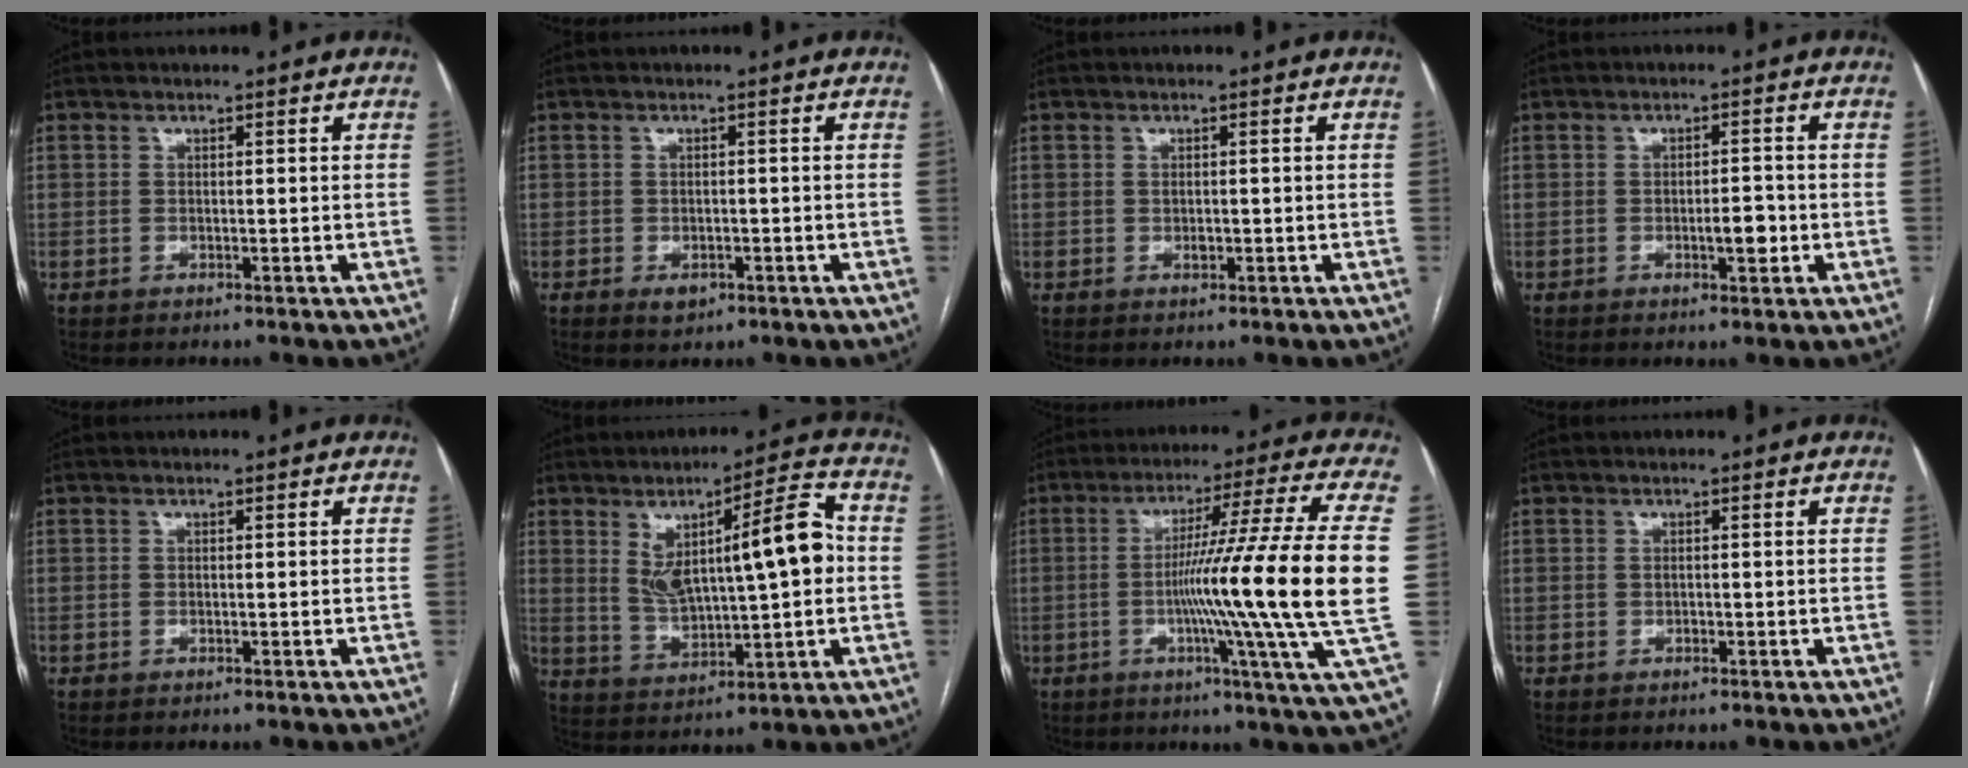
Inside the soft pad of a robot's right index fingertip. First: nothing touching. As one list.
[{"total": 2.2, "force": [-1.1, 1.5, 1.2], "torque": [-0.015, 0.002, -0.007]}, {"total": 0.8, "force": [-0.1, 0.5, 0.7], "torque": [-0.014, 0.000, -0.001]}, {"total": 3.2, "force": [-0.9, 1.0, 2.9], "torque": [-0.043, 0.002, -0.011]}, {"total": 0.0}, {"total": 13.2, "force": [2.2, 2.8, 12.7], "torque": [-0.205, 0.024, 0.042]}, {"total": 21.0, "force": [-1.5, -3.1, 20.8], "torque": [-0.287, -0.007, -0.042]}, {"total": 0.0}]